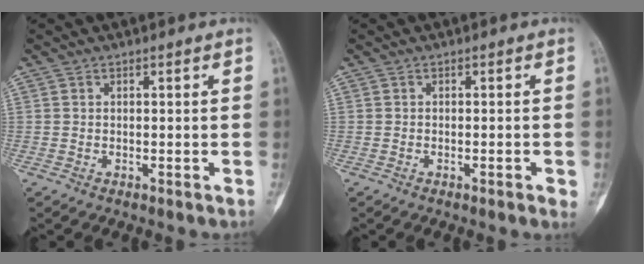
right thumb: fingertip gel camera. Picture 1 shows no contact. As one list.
[{"total": 1.7, "force": [-0.6, 0.4, 1.5], "torque": [-0.022, -0.002, -0.007]}]